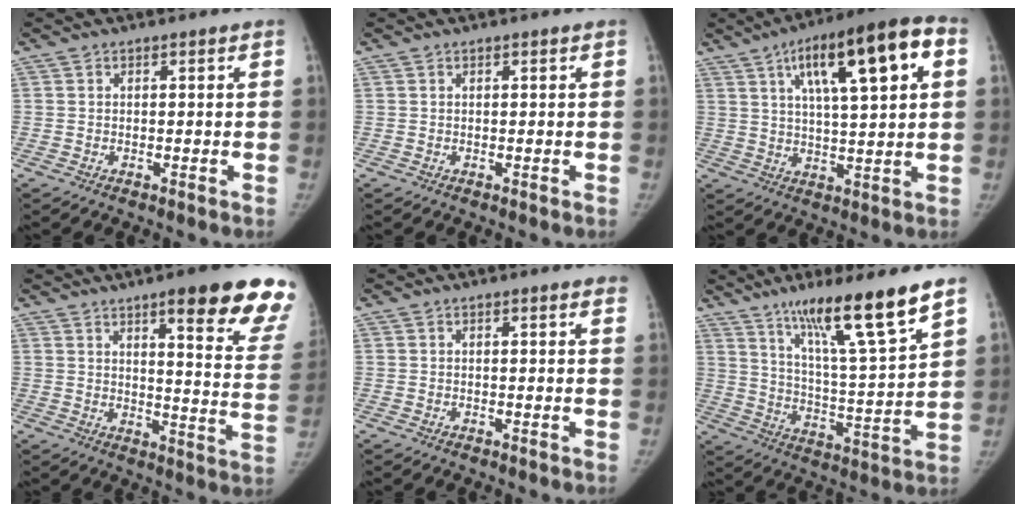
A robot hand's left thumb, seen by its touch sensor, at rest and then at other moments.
{"total": 0.0}
{"total": 18.0, "force": [6.6, 4.7, 16.1], "torque": [-0.231, 0.010, 0.097]}
{"total": 19.9, "force": [13.0, 2.9, 14.8], "torque": [-0.164, -0.065, 0.159]}
{"total": 1.7, "force": [1.2, 0.2, 1.1], "torque": [-0.011, 0.001, 0.009]}
{"total": 18.3, "force": [12.1, 1.2, 13.7], "torque": [-0.209, -0.062, 0.203]}